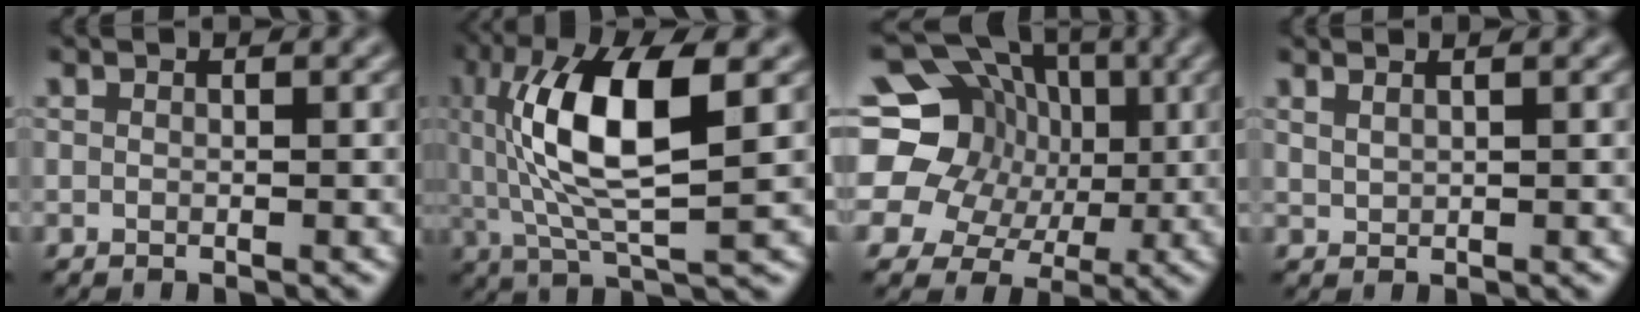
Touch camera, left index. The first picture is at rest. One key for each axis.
{"total": 9.9, "fx": 1.7, "fy": 3.1, "fz": 9.2, "tx": -0.174, "ty": 0.004, "tz": 0.035}
{"total": 19.8, "fx": 1.9, "fy": 17.8, "fz": 8.5, "tx": -0.195, "ty": 0.016, "tz": -0.001}
{"total": 1.1, "fx": 0.9, "fy": 0.4, "fz": 0.4, "tx": -0.011, "ty": 0.000, "tz": 0.019}